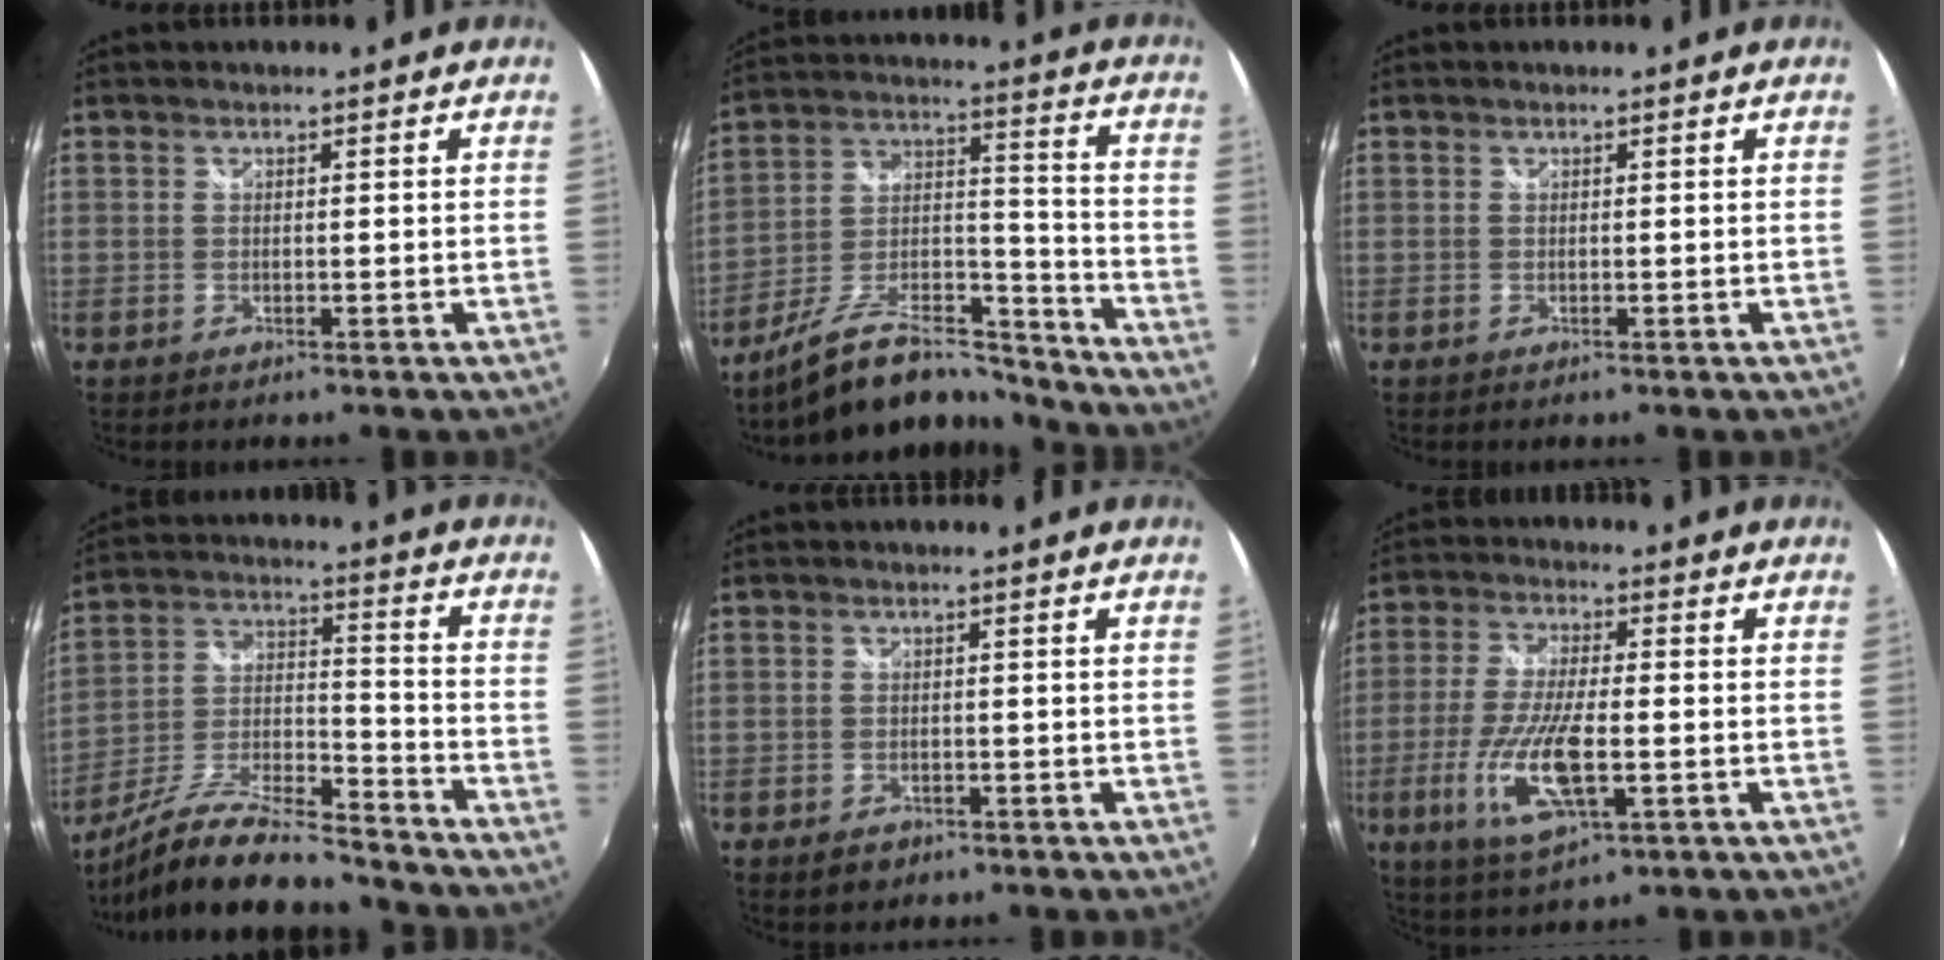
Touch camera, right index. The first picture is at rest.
{"total": 16.6, "force": [-14.2, 5.0, 7.0], "torque": [-0.135, 0.022, -0.233]}
{"total": 0.0}
{"total": 18.7, "force": [-15.3, 3.8, 10.1], "torque": [-0.205, -0.017, -0.269]}
{"total": 2.7, "force": [-1.5, 2.0, 1.1], "torque": [-0.024, -0.005, -0.020]}
{"total": 12.8, "force": [-3.6, 3.7, 11.7], "torque": [-0.243, -0.018, -0.066]}